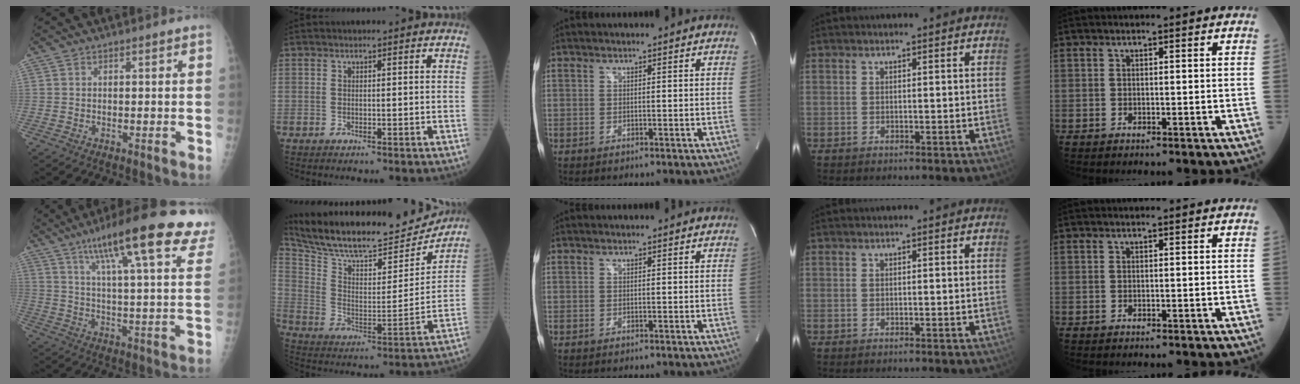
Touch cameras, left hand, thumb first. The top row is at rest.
{"thumb": {"total": 25.4, "force": [16.2, 4.6, 19.1], "torque": [-0.261, -0.029, 0.223]}, "index": {"total": 21.9, "force": [20.1, 4.6, 7.3], "torque": [-0.129, -0.007, 0.305]}}